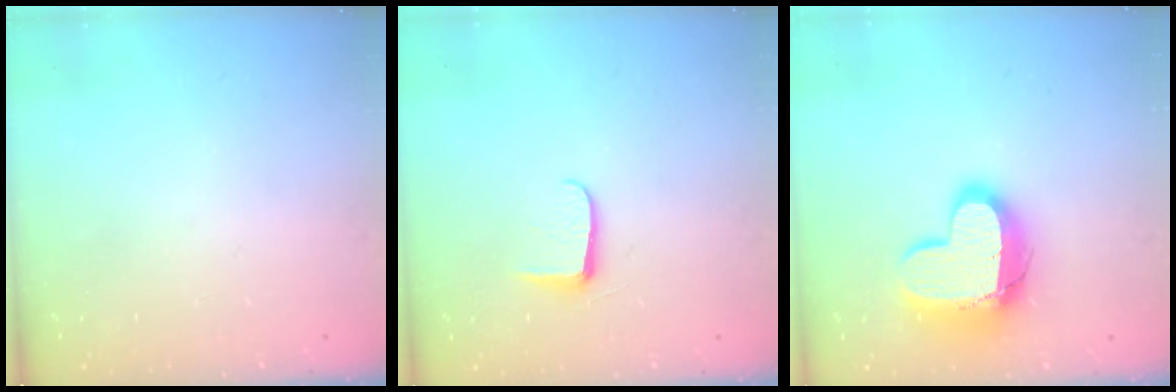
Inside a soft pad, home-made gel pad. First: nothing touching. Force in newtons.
{"total": 5.4, "press": 5.4, "slide": 0.7}
{"total": 15.4, "press": 15.4, "slide": 1.1}